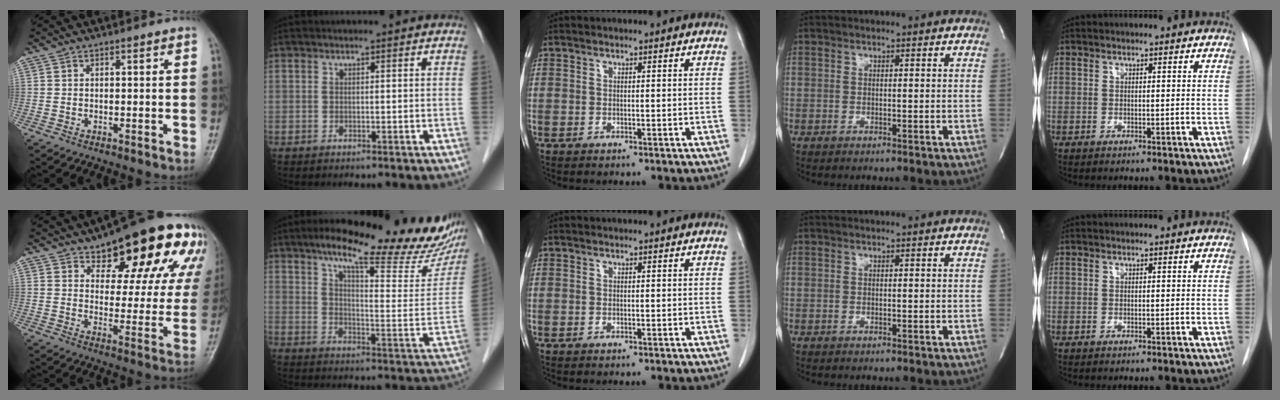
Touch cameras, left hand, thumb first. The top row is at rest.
{"thumb": {"total": 22.4, "force": [13.0, 9.1, 15.9], "torque": [-0.172, -0.032, 0.170]}, "index": {"total": 24.8, "force": [19.5, 4.6, 14.6], "torque": [-0.201, -0.012, 0.250]}}